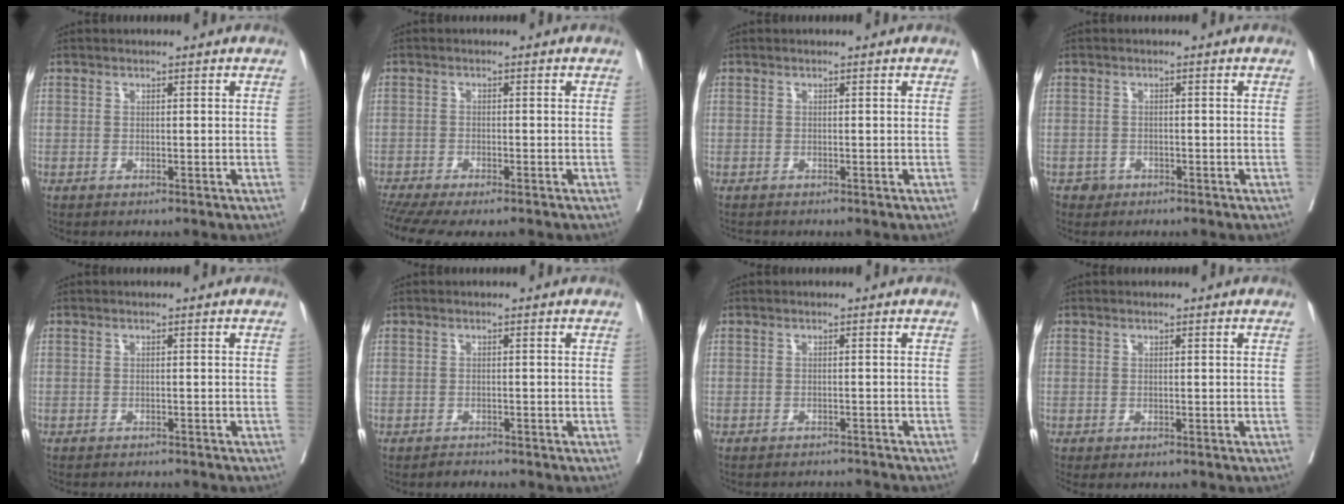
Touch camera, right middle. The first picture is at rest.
{"total": 8.6, "force": [-7.0, 1.6, 4.7], "torque": [-0.077, -0.003, -0.111]}
{"total": 0.5, "force": [-0.5, 0.2, -0.1], "torque": [-0.004, -0.001, -0.009]}
{"total": 1.5, "force": [-1.0, 1.2, -0.1], "torque": [0.004, 0.007, -0.016]}
{"total": 5.2, "force": [-4.8, 1.1, 1.6], "torque": [-0.015, -0.005, -0.058]}
{"total": 1.0, "force": [-0.9, 0.2, -0.1], "torque": [0.000, -0.003, -0.014]}
{"total": 5.3, "force": [-5.3, 0.4, 0.4], "torque": [0.001, -0.001, -0.062]}
{"total": 0.9, "force": [-0.8, 0.2, 0.4], "torque": [-0.006, -0.004, -0.013]}